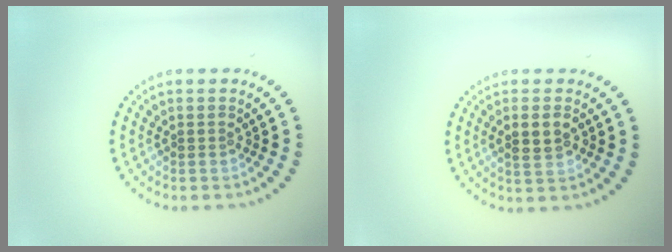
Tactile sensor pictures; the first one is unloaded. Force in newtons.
{"total": 2.5, "press": 2.5, "slide": 0.2}